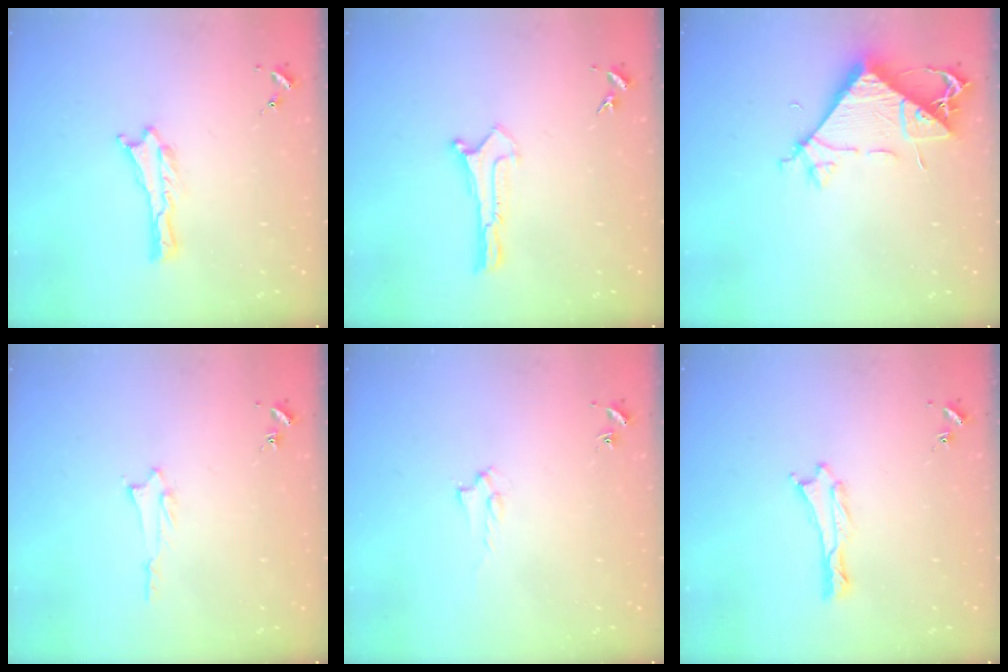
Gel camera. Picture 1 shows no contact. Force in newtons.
{"total": 0.0}
{"total": 7.8, "press": 7.7, "slide": 1.2}
{"total": 1.2, "press": 1.2, "slide": 0.1}
{"total": 1.4, "press": 1.4, "slide": 0.2}
{"total": 0.0}